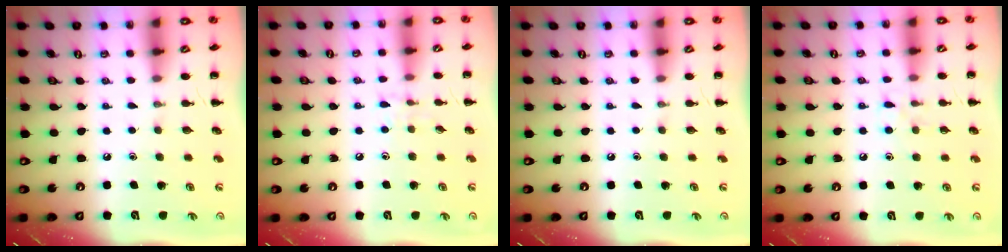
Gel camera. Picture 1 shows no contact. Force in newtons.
{"total": 4.9, "press": 4.7, "slide": 1.5}
{"total": 0.0}
{"total": 6.5, "press": 6.2, "slide": 2.2}